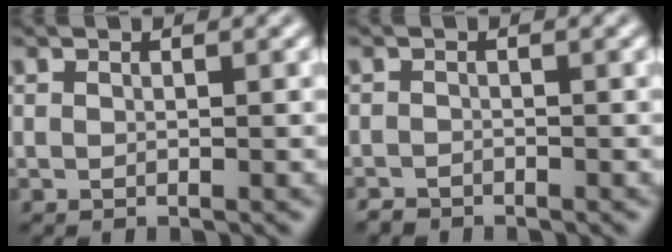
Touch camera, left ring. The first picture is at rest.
{"total": 1.0, "force": [-0.9, 0.4, 0.0], "torque": [0.002, -0.001, -0.020]}